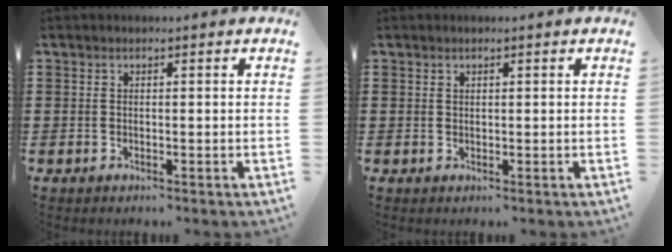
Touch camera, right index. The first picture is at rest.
{"total": 0.5, "force": [0.3, 0.4, 0.1], "torque": [-0.003, 0.001, 0.007]}